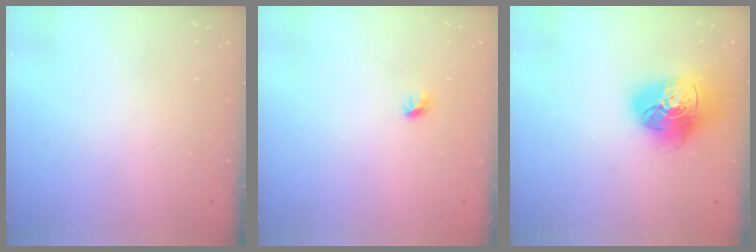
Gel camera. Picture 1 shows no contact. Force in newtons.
{"total": 4.2, "press": 4.1, "slide": 1.0}
{"total": 18.6, "press": 18.5, "slide": 2.0}